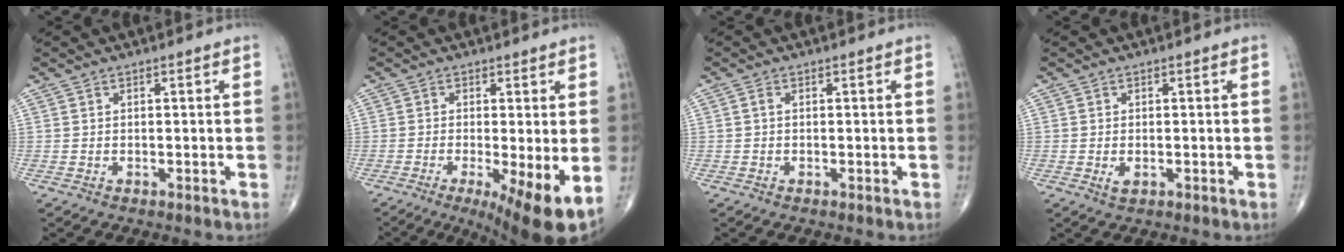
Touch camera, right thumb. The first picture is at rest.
{"total": 10.6, "force": [-3.2, 2.2, 9.9], "torque": [-0.152, -0.022, -0.046]}
{"total": 0.7, "force": [0.0, 0.4, 0.6], "torque": [-0.012, 0.001, -0.002]}
{"total": 1.8, "force": [-0.4, 1.0, 1.4], "torque": [-0.026, -0.003, -0.005]}